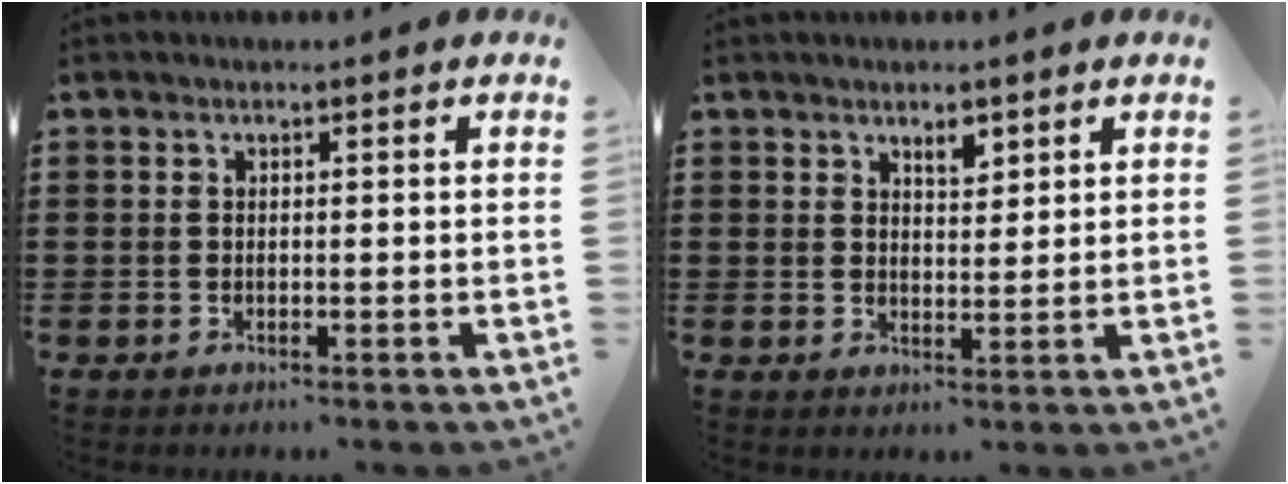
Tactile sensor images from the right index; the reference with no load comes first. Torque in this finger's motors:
{"motor_torque": [0.05, -0.01, 0.02, 0.02]}